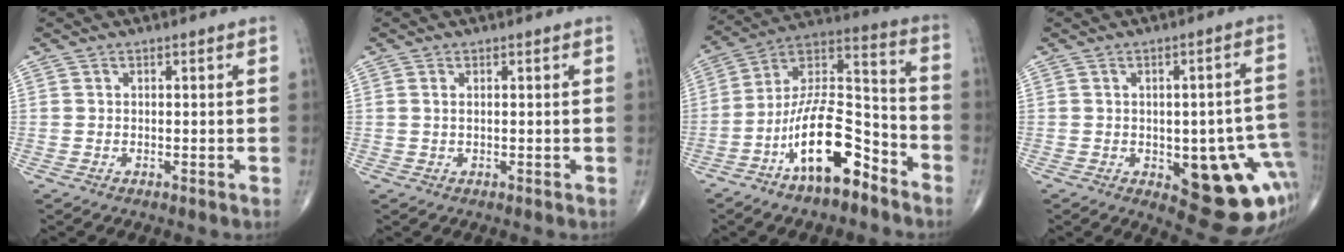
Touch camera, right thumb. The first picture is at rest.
{"total": 0.8, "force": [0.3, 0.3, 0.7], "torque": [-0.018, 0.004, 0.007]}
{"total": 17.6, "force": [-9.7, 6.9, 12.9], "torque": [-0.219, 0.081, -0.178]}
{"total": 16.7, "force": [-4.2, 6.8, 14.7], "torque": [-0.131, 0.016, -0.027]}